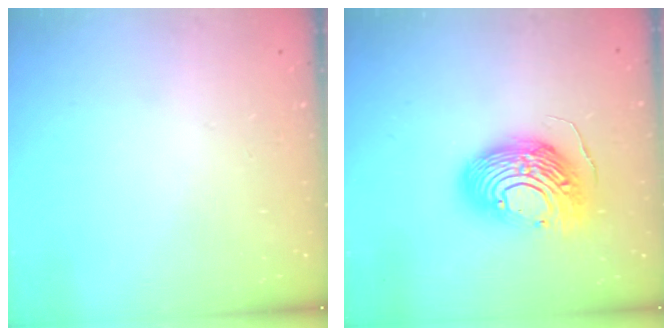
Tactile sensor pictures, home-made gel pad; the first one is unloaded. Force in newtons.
{"total": 17.0, "press": 16.9, "slide": 1.5}